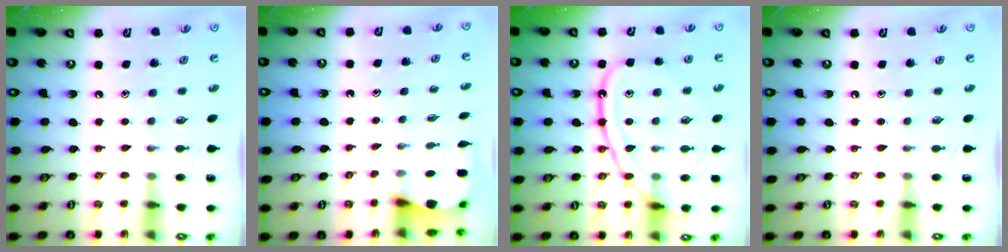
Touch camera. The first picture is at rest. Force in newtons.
{"total": 4.2, "press": 4.2, "slide": 0.4}
{"total": 14.4, "press": 14.3, "slide": 1.1}
{"total": 0.0}